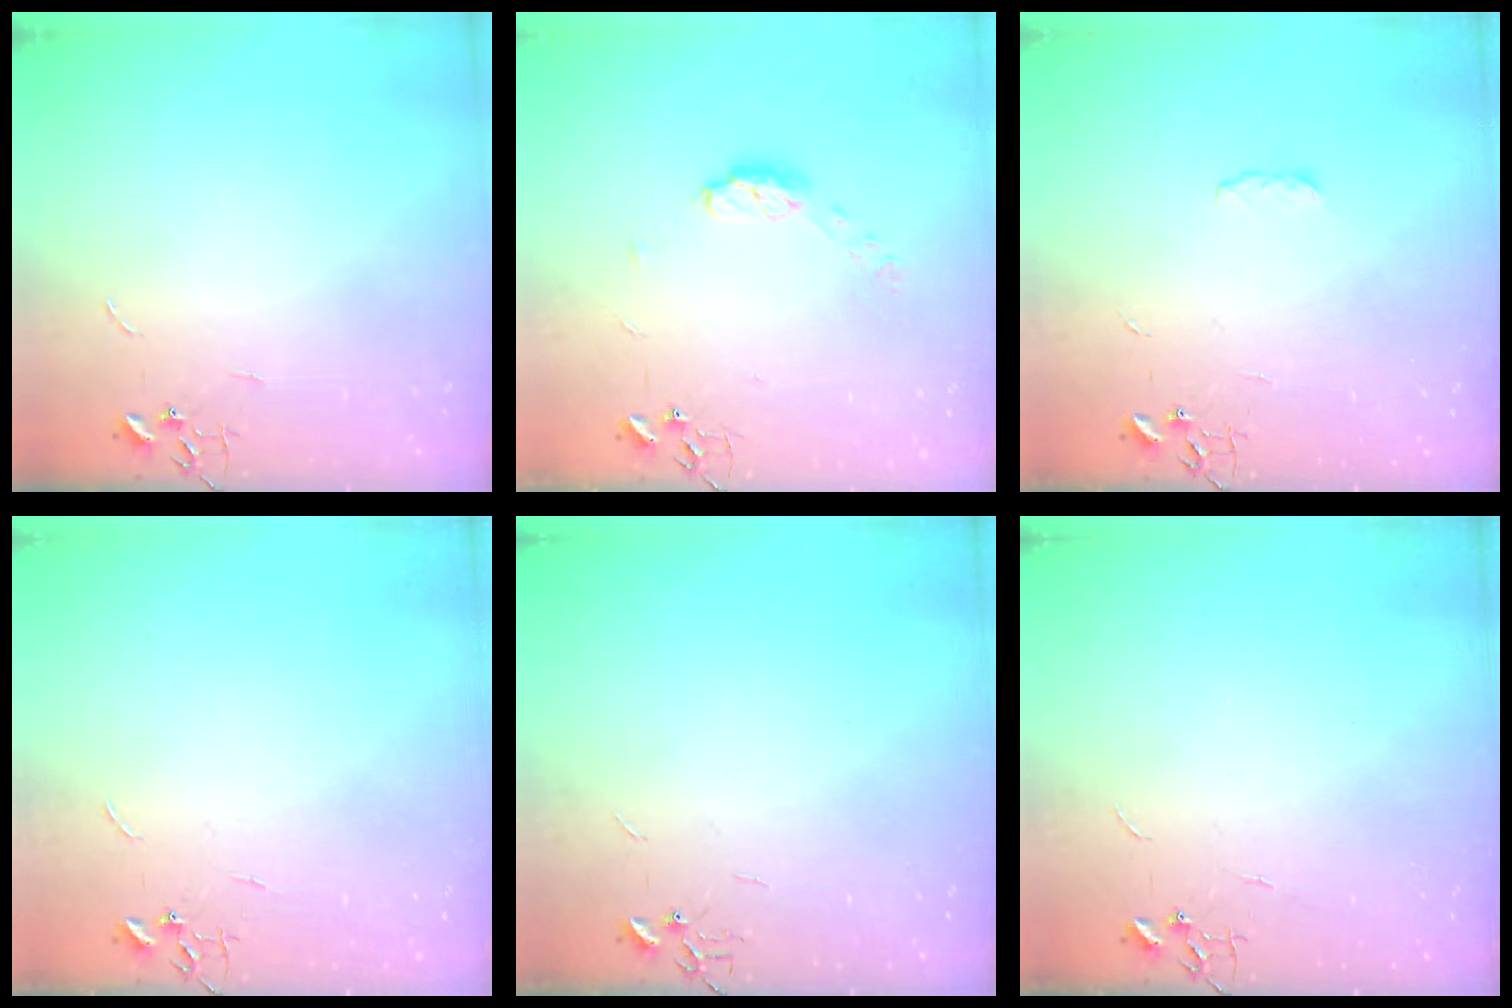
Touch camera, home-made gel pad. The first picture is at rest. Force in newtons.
{"total": 7.3, "press": 7.3, "slide": 0.6}
{"total": 4.0, "press": 4.0, "slide": 0.6}
{"total": 0.0}
{"total": 0.0}
{"total": 0.0}